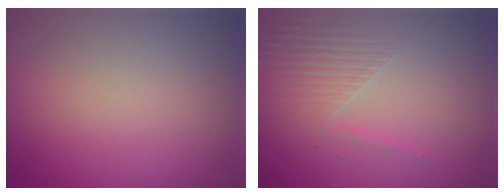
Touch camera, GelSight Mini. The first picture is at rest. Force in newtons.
{"total": 5.2, "press": 3.1, "slide": 4.1}